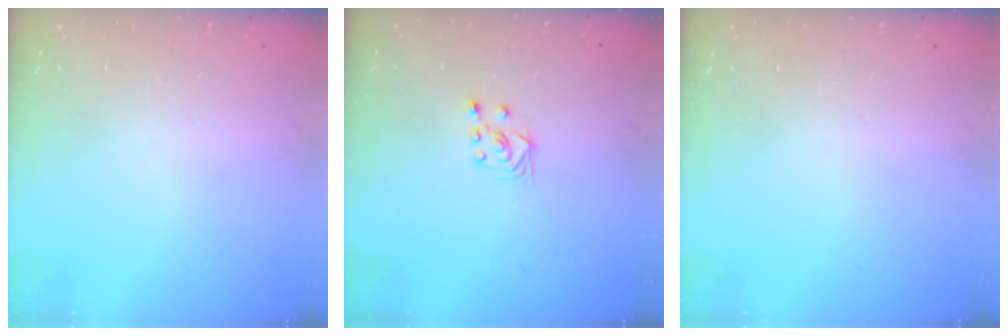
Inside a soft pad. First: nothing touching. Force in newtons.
{"total": 2.8, "press": 2.6, "slide": 1.1}
{"total": 0.0}